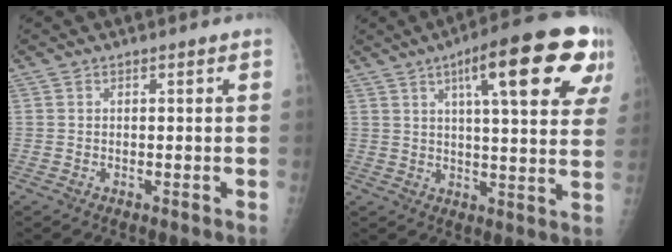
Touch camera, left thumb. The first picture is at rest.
{"total": 20.7, "force": [9.4, 5.0, 17.8], "torque": [-0.222, -0.006, 0.123]}